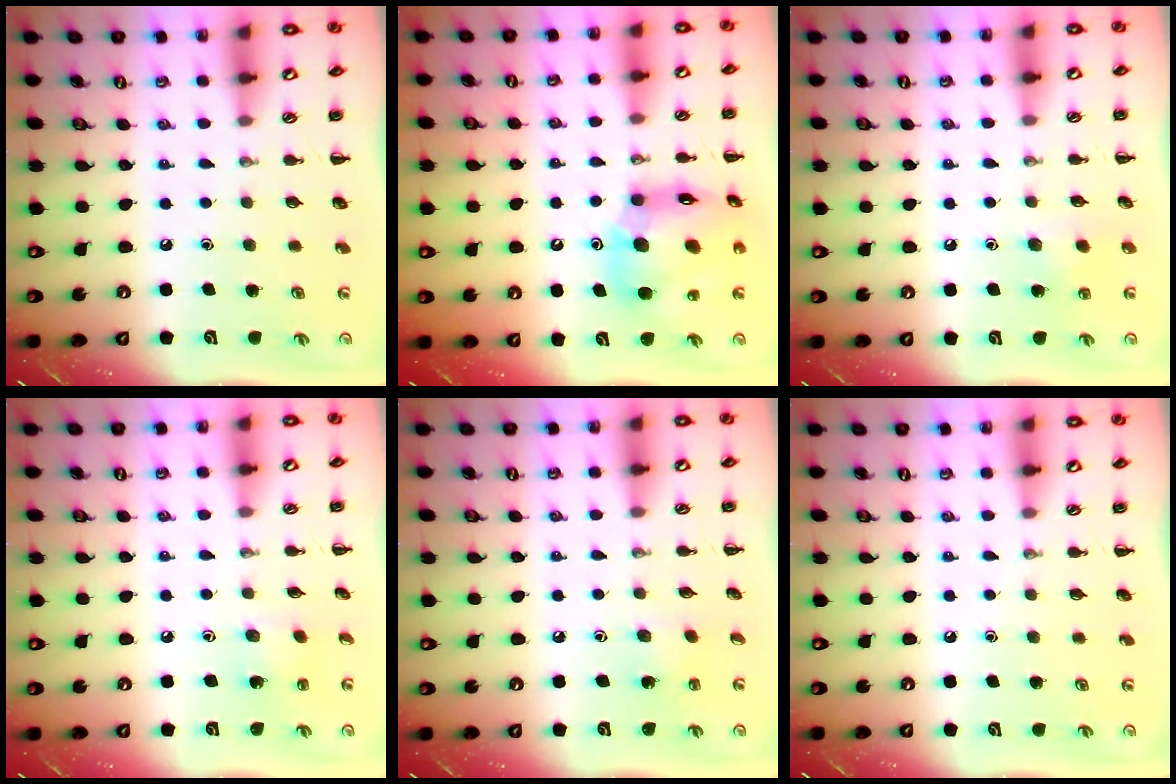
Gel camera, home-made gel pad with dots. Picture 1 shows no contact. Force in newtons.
{"total": 16.9, "press": 16.1, "slide": 5.0}
{"total": 6.2, "press": 6.0, "slide": 1.5}
{"total": 2.8, "press": 2.7, "slide": 0.8}
{"total": 3.1, "press": 2.9, "slide": 0.9}
{"total": 0.0}